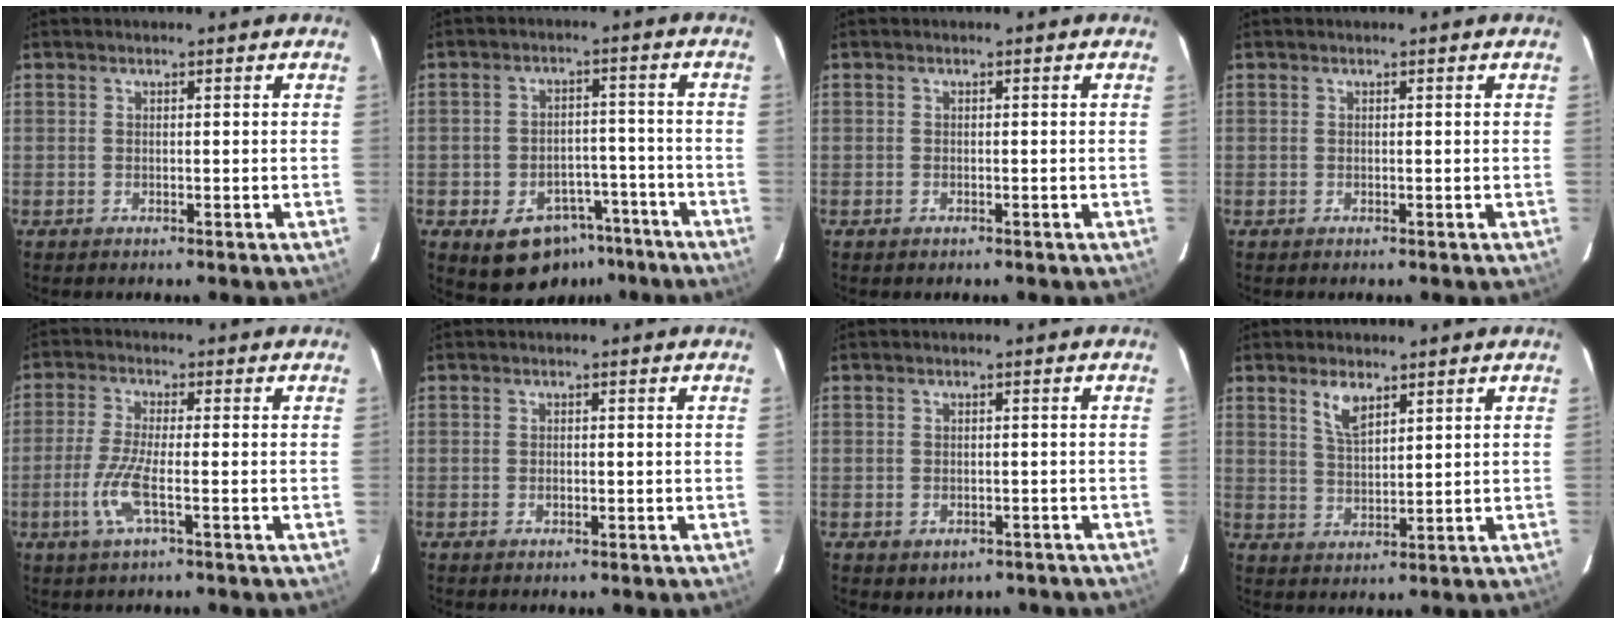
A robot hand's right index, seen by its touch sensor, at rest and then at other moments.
{"total": 11.3, "force": [-6.9, 7.8, 4.5], "torque": [-0.083, 0.031, -0.068]}
{"total": 0.7, "force": [-0.5, 0.5, 0.0], "torque": [-0.002, 0.001, -0.007]}
{"total": 0.0}
{"total": 6.9, "force": [-2.5, 0.8, 6.4], "torque": [-0.142, -0.008, -0.050]}
{"total": 0.8, "force": [-0.3, 0.7, 0.2], "torque": [-0.003, -0.001, -0.002]}
{"total": 3.9, "force": [-2.1, 2.9, 1.5], "torque": [-0.032, -0.001, -0.013]}
{"total": 5.0, "force": [3.1, 2.0, 3.3], "torque": [-0.061, 0.000, 0.062]}